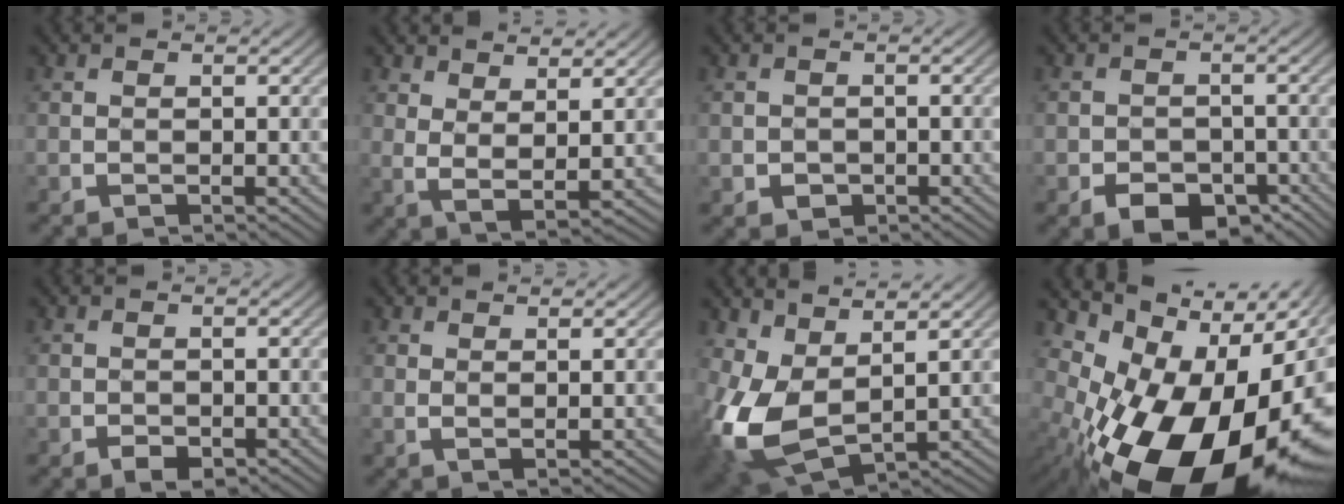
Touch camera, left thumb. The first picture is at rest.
{"total": 5.1, "force": [3.6, 1.7, 3.2], "torque": [-0.072, -0.001, 0.063]}
{"total": 1.5, "force": [-1.1, 1.1, 0.0], "torque": [-0.025, 0.000, -0.026]}
{"total": 4.8, "force": [-3.4, 2.9, 1.6], "torque": [-0.032, -0.010, -0.074]}
{"total": 1.0, "force": [-0.7, 0.7, 0.3], "torque": [-0.014, 0.000, -0.015]}
{"total": 1.7, "force": [1.3, 0.5, 1.0], "torque": [-0.012, -0.003, 0.021]}
{"total": 10.5, "force": [1.1, 6.7, 8.1], "torque": [-0.204, -0.001, 0.012]}
{"total": 20.5, "force": [-10.0, 10.9, 14.2], "torque": [-0.229, -0.055, -0.154]}